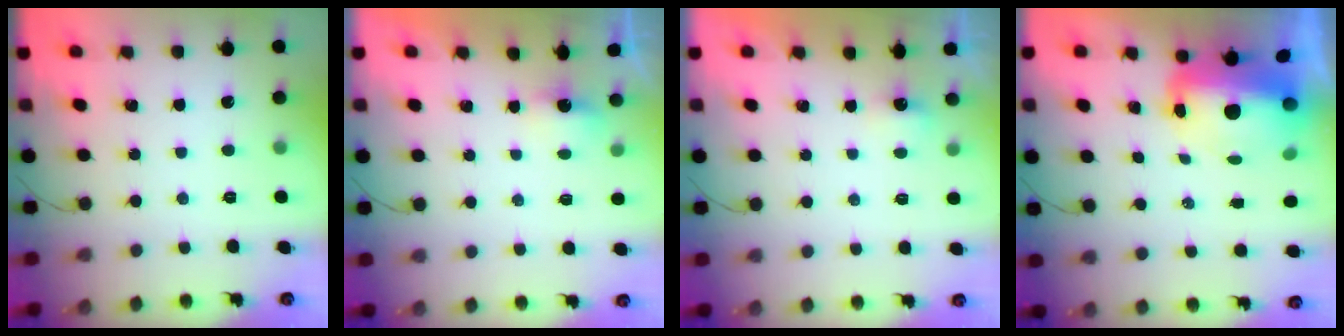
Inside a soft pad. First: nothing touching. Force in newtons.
{"total": 2.7, "press": 2.7, "slide": 0.7}
{"total": 2.2, "press": 2.2, "slide": 0.5}
{"total": 11.2, "press": 10.4, "slide": 4.3}